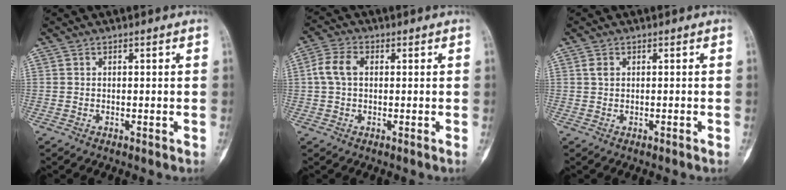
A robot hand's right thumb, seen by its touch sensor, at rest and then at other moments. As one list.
[{"total": 5.1, "force": [0.6, 3.2, 4.0], "torque": [-0.090, 0.015, 0.004]}, {"total": 1.1, "force": [0.2, 0.7, 0.8], "torque": [-0.015, 0.002, 0.004]}]